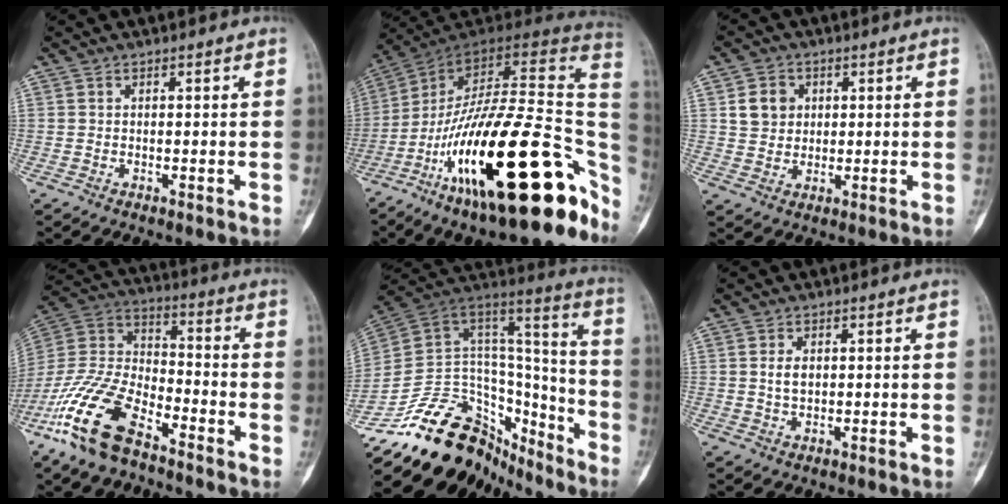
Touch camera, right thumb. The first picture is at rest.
{"total": 36.1, "force": [-13.4, 12.5, 31.1], "torque": [-0.393, 0.067, -0.212]}
{"total": 5.6, "force": [1.6, 4.9, 2.3], "torque": [-0.017, -0.004, 0.028]}
{"total": 18.4, "force": [-11.2, 8.3, 12.0], "torque": [-0.248, 0.053, -0.222]}
{"total": 26.6, "force": [-19.2, 14.8, 11.0], "torque": [-0.167, 0.102, -0.306]}
{"total": 2.6, "force": [0.4, 1.7, 2.0], "torque": [-0.030, -0.002, 0.009]}